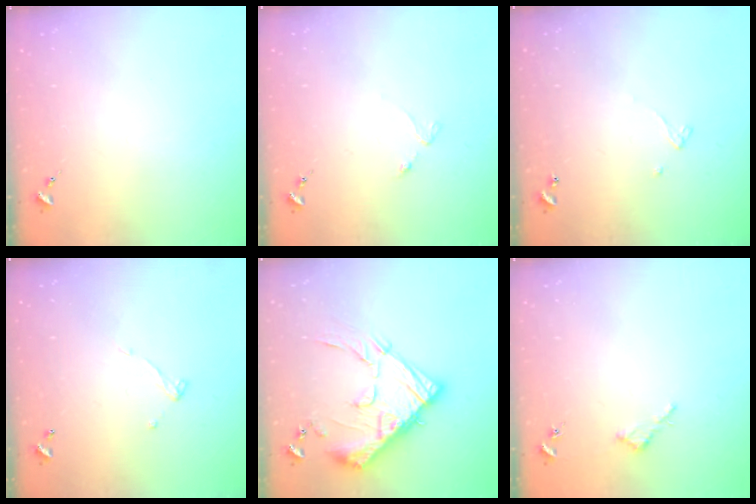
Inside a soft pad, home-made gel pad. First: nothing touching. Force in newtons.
{"total": 2.5, "press": 2.4, "slide": 0.4}
{"total": 2.4, "press": 2.4, "slide": 0.2}
{"total": 4.4, "press": 4.4, "slide": 0.2}
{"total": 19.3, "press": 19.2, "slide": 2.0}
{"total": 2.6, "press": 2.6, "slide": 0.2}